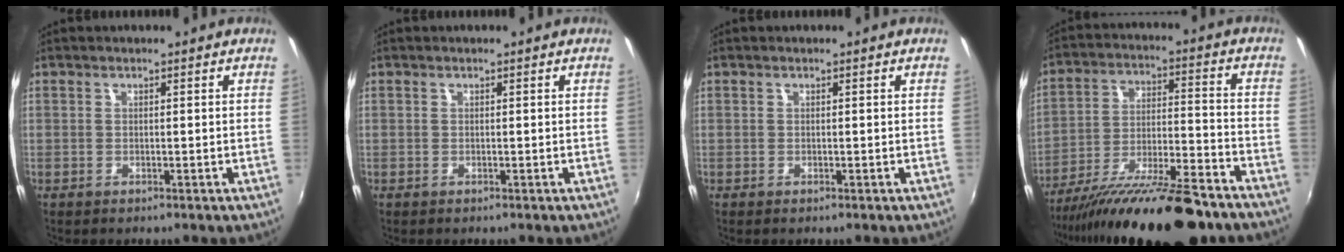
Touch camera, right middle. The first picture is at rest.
{"total": 0.0}
{"total": 0.0}
{"total": 22.2, "force": [-17.5, 3.8, 13.1], "torque": [-0.233, -0.051, -0.273]}